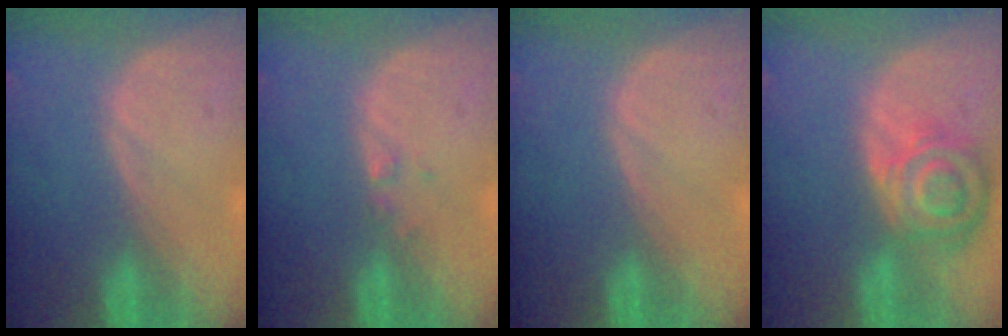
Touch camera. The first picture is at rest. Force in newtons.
{"total": 0.9, "press": 0.9, "slide": 0.1}
{"total": 0.0}
{"total": 8.3, "press": 7.3, "slide": 3.9}